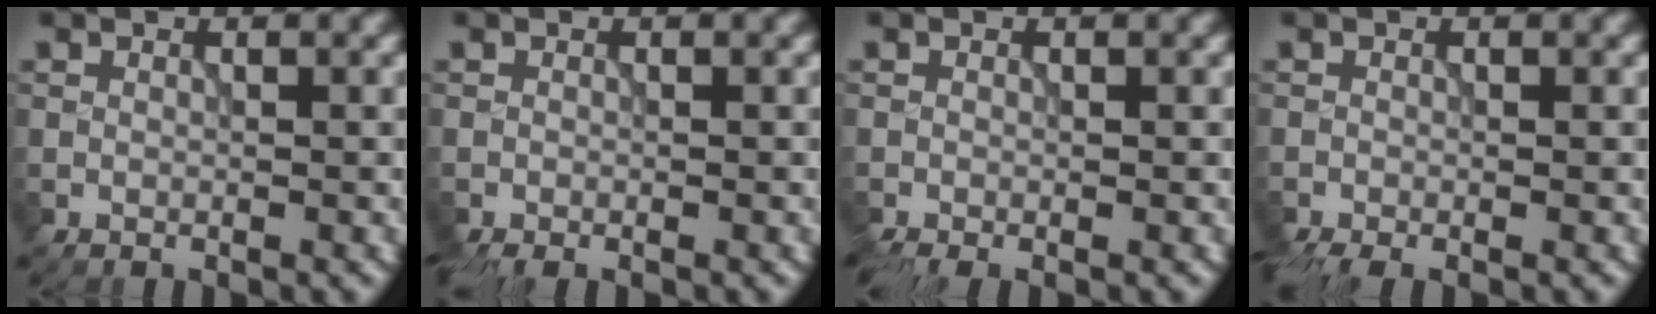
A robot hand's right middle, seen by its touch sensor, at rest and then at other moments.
{"total": 1.8, "force": [-1.6, 0.4, 0.8], "torque": [-0.015, -0.009, -0.029]}
{"total": 1.6, "force": [-1.3, 0.4, 0.9], "torque": [-0.017, -0.010, -0.025]}
{"total": 2.6, "force": [-2.1, 0.7, 1.4], "torque": [-0.027, -0.012, -0.042]}